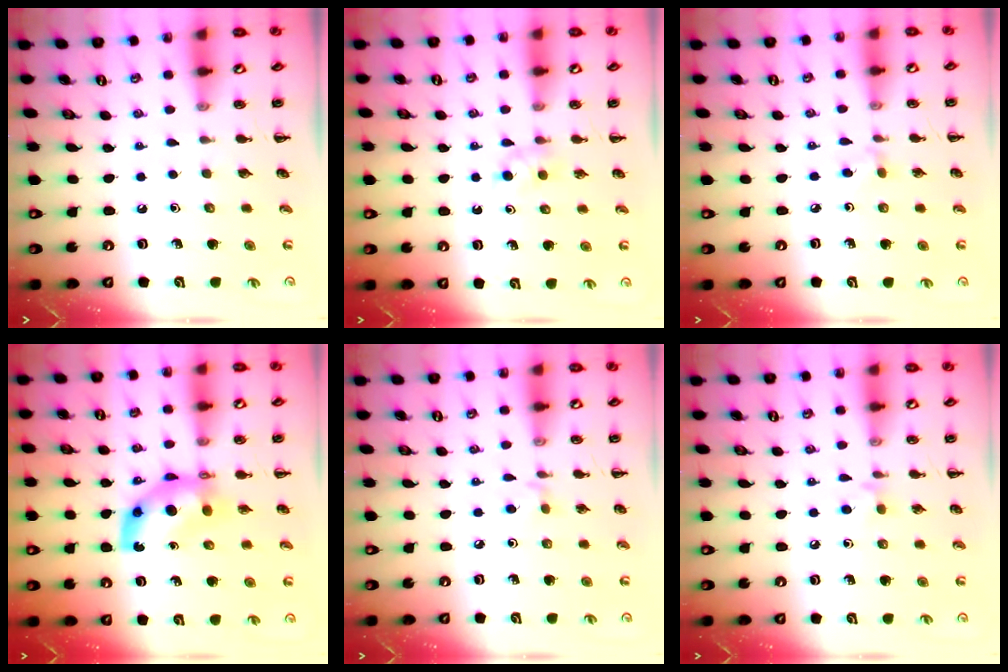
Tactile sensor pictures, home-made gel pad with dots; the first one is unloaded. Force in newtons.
{"total": 3.0, "press": 2.7, "slide": 1.4}
{"total": 2.7, "press": 2.5, "slide": 1.0}
{"total": 7.8, "press": 7.6, "slide": 1.7}
{"total": 2.9, "press": 2.8, "slide": 0.9}
{"total": 4.0, "press": 3.7, "slide": 1.5}